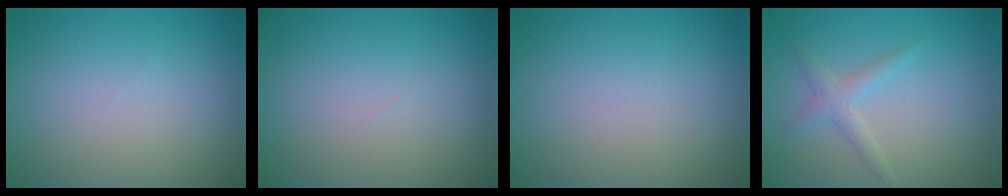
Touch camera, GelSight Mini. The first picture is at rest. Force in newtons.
{"total": 0.0}
{"total": 0.0}
{"total": 1.8, "press": 1.8, "slide": 0.1}